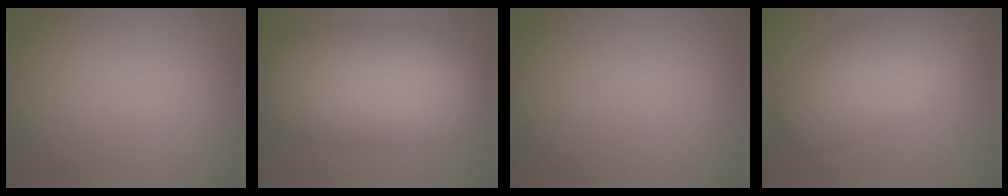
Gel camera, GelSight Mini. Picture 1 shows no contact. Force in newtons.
{"total": 11.5, "press": 11.5, "slide": 0.6}
{"total": 0.0}
{"total": 5.9, "press": 5.9, "slide": 0.4}